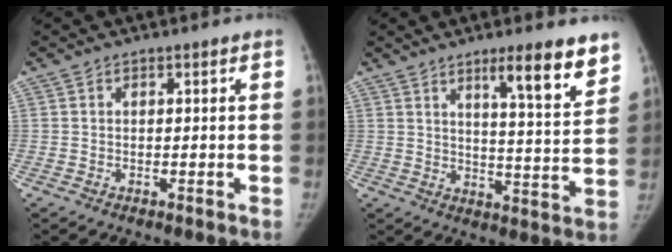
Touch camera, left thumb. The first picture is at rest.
{"total": 11.8, "force": [7.8, 1.6, 8.7], "torque": [-0.105, -0.051, 0.116]}